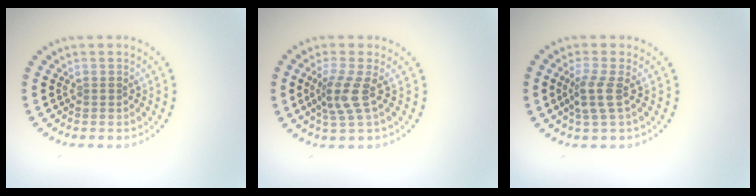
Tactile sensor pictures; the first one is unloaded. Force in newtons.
{"total": 2.9, "press": 2.3, "slide": 1.8}
{"total": 2.4, "press": 1.9, "slide": 1.5}